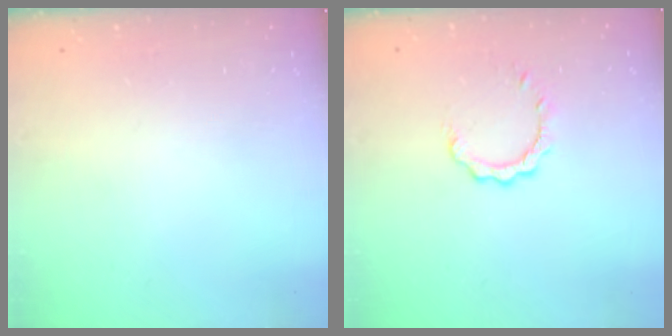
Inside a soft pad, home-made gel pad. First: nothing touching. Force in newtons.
{"total": 3.8, "press": 3.8, "slide": 0.4}